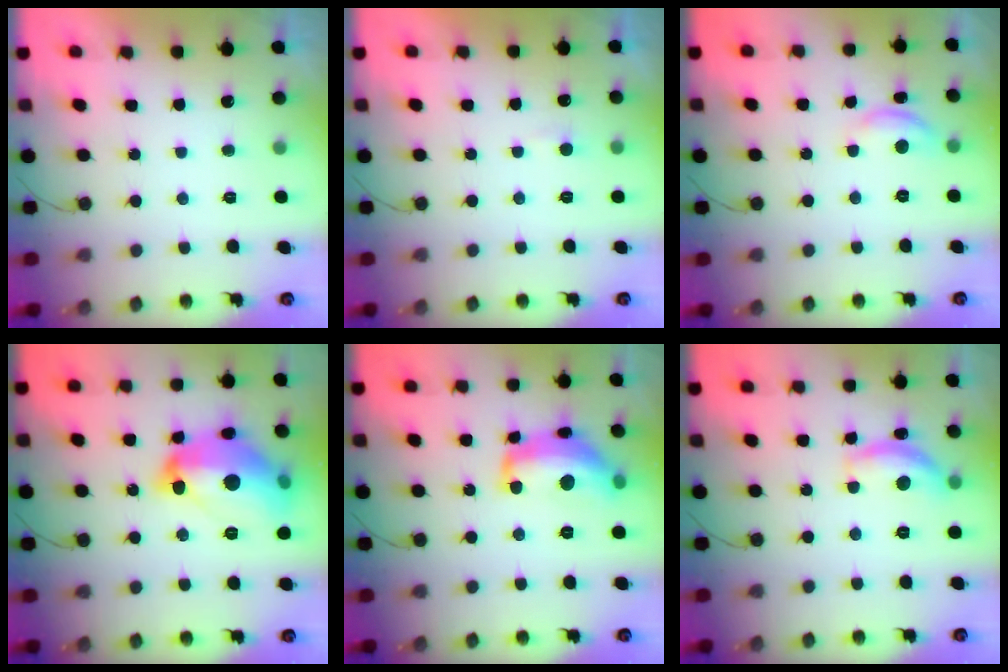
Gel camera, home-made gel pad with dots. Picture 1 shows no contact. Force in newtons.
{"total": 3.6, "press": 3.6, "slide": 0.4}
{"total": 7.4, "press": 7.4, "slide": 0.4}
{"total": 20.3, "press": 20.3, "slide": 1.1}
{"total": 15.8, "press": 15.7, "slide": 1.0}
{"total": 11.4, "press": 11.4, "slide": 0.6}